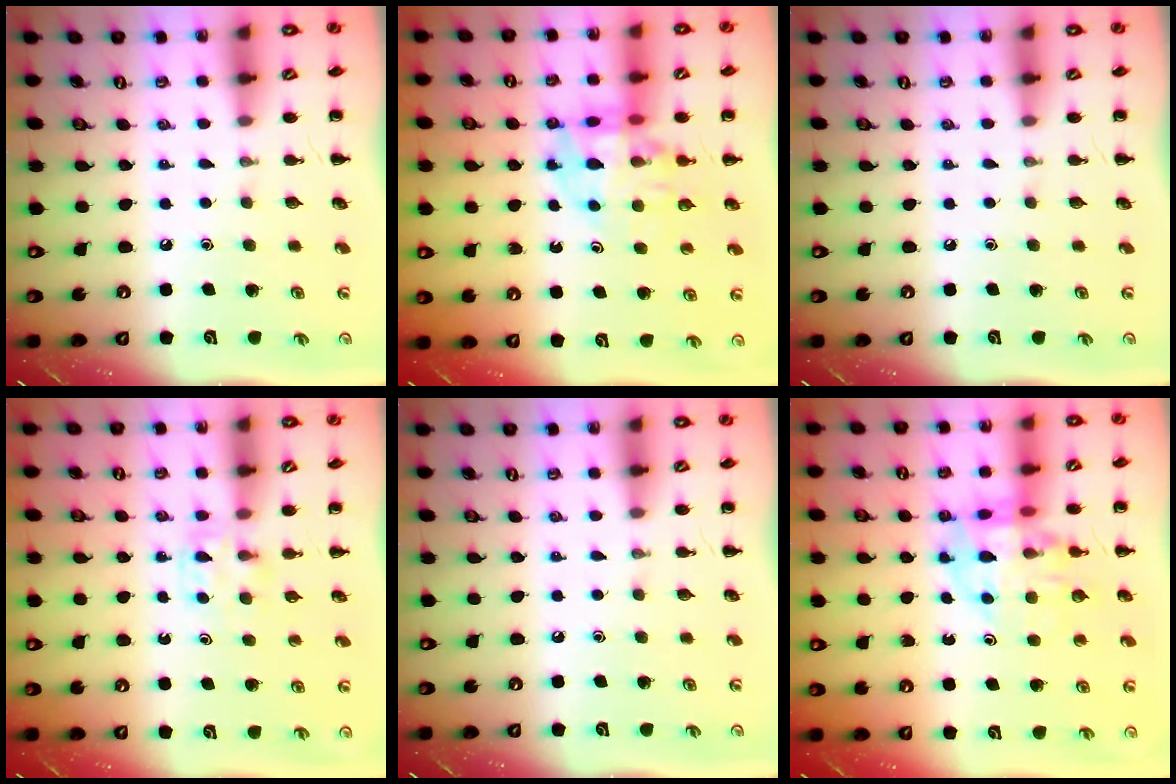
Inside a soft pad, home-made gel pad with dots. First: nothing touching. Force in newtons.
{"total": 11.6, "press": 11.2, "slide": 3.1}
{"total": 0.0}
{"total": 3.7, "press": 3.5, "slide": 1.3}
{"total": 0.0}
{"total": 12.3, "press": 11.8, "slide": 3.4}